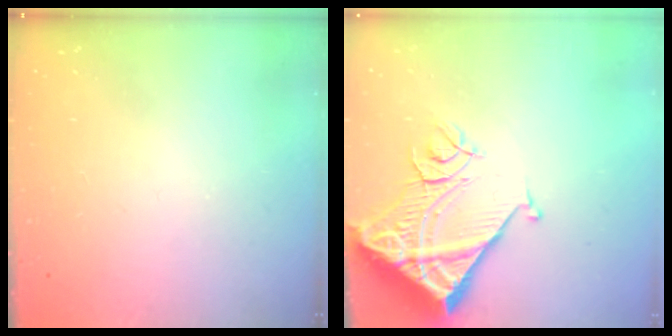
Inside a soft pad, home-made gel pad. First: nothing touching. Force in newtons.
{"total": 14.6, "press": 14.5, "slide": 2.0}